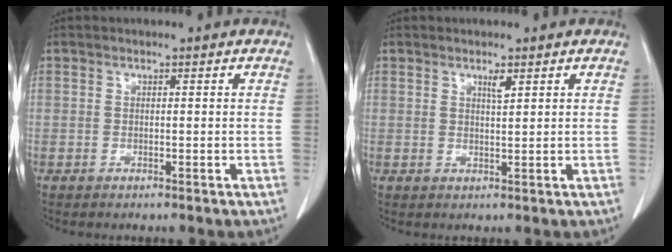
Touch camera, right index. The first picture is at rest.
{"total": 1.4, "force": [0.9, 0.1, 1.0], "torque": [-0.020, -0.005, 0.015]}